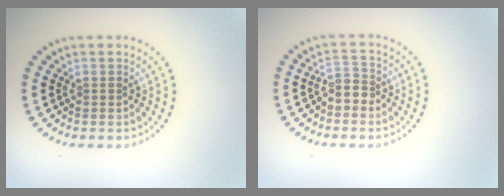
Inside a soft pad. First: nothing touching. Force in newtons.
{"total": 1.9, "press": 1.6, "slide": 1.0}